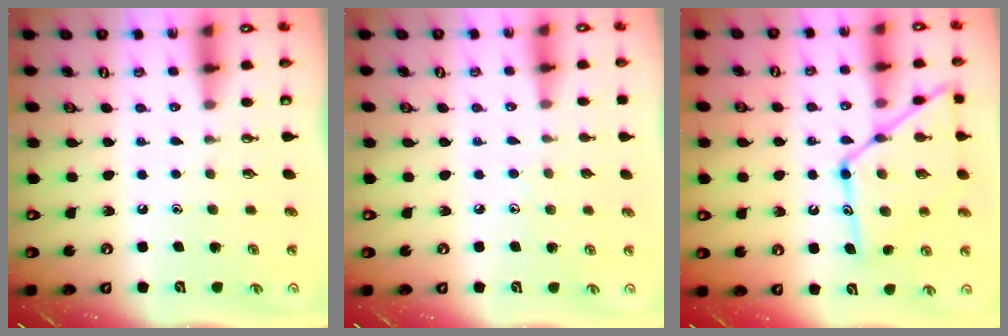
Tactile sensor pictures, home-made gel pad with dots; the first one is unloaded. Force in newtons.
{"total": 4.2, "press": 4.2, "slide": 0.4}
{"total": 17.1, "press": 17.1, "slide": 1.3}